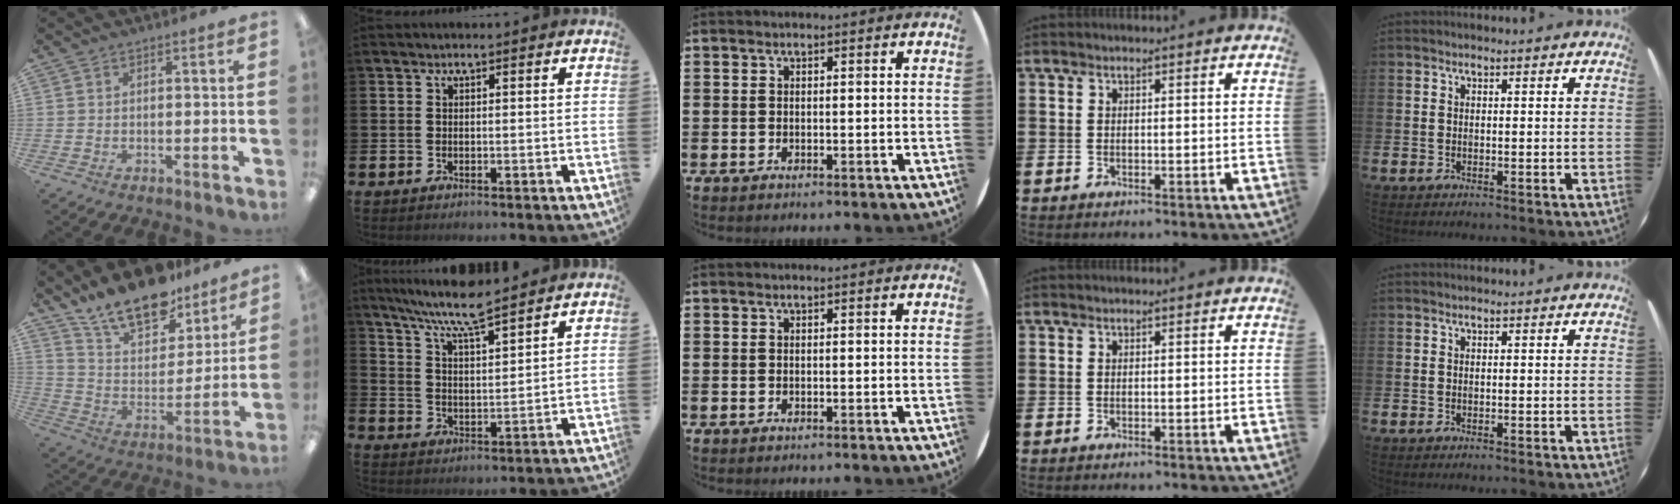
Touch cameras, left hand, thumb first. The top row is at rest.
{"thumb": {"total": 17.7, "force": [14.2, 7.5, 7.3], "torque": [-0.137, -0.090, 0.255]}, "index": {"total": 7.8, "force": [7.2, 0.4, 3.1], "torque": [-0.088, -0.035, 0.127]}}